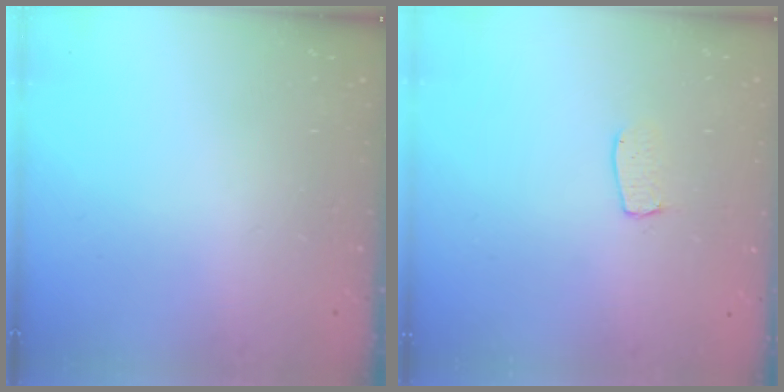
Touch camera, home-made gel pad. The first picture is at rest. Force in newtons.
{"total": 3.9, "press": 3.9, "slide": 0.3}